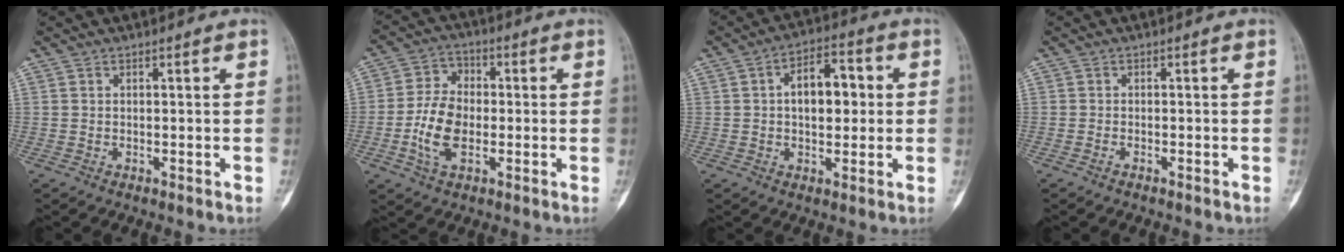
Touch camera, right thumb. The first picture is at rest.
{"total": 9.4, "force": [-1.9, 6.1, 7.0], "torque": [-0.129, 0.015, -0.042]}
{"total": 9.6, "force": [1.0, 5.5, 7.8], "torque": [-0.096, 0.018, 0.012]}
{"total": 0.7, "force": [-0.6, 0.2, 0.4], "torque": [-0.015, 0.003, -0.007]}